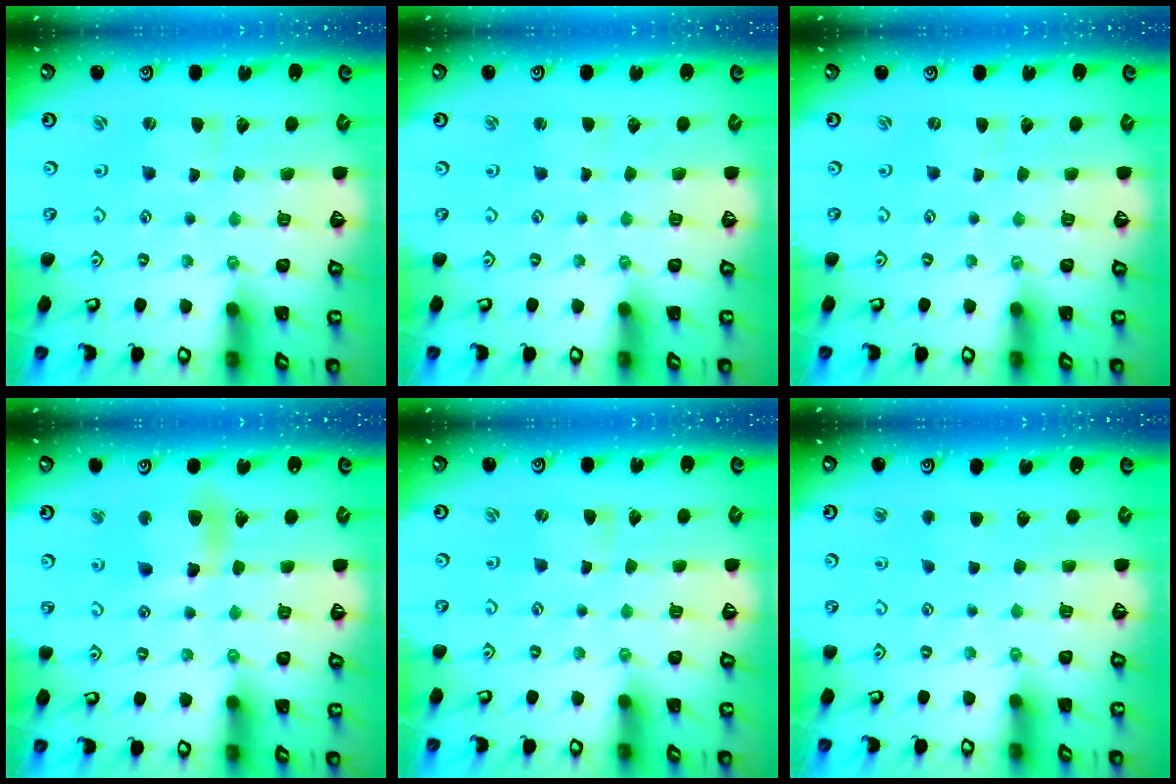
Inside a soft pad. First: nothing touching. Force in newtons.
{"total": 1.5, "press": 1.4, "slide": 0.3}
{"total": 0.0}
{"total": 10.5, "press": 10.3, "slide": 2.1}
{"total": 0.0}
{"total": 2.9, "press": 2.9, "slide": 0.4}